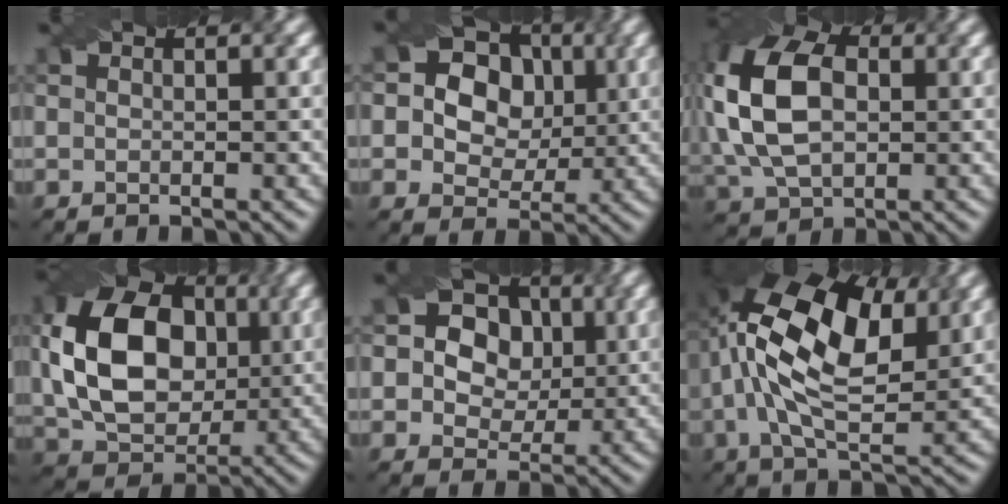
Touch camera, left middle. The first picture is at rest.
{"total": 10.6, "force": [2.8, 9.1, 4.6], "torque": [-0.085, 0.038, 0.038]}
{"total": 12.9, "force": [1.3, 8.6, 9.5], "torque": [-0.216, 0.008, 0.022]}
{"total": 12.0, "force": [1.2, 8.7, 8.3], "torque": [-0.166, 0.008, 0.024]}
{"total": 8.4, "force": [2.3, 7.1, 3.9], "torque": [-0.061, 0.034, 0.024]}
{"total": 14.1, "force": [4.1, 7.0, 11.5], "torque": [-0.219, 0.020, 0.069]}